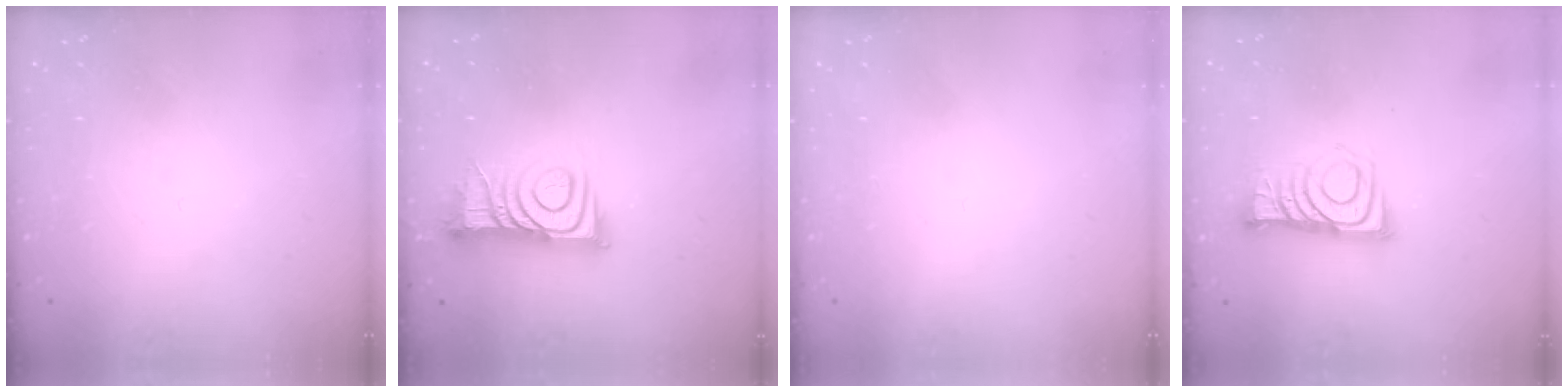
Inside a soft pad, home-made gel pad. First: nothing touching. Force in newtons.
{"total": 10.8, "press": 10.8, "slide": 0.3}
{"total": 1.5, "press": 1.5, "slide": 0.1}
{"total": 9.5, "press": 9.5, "slide": 0.3}